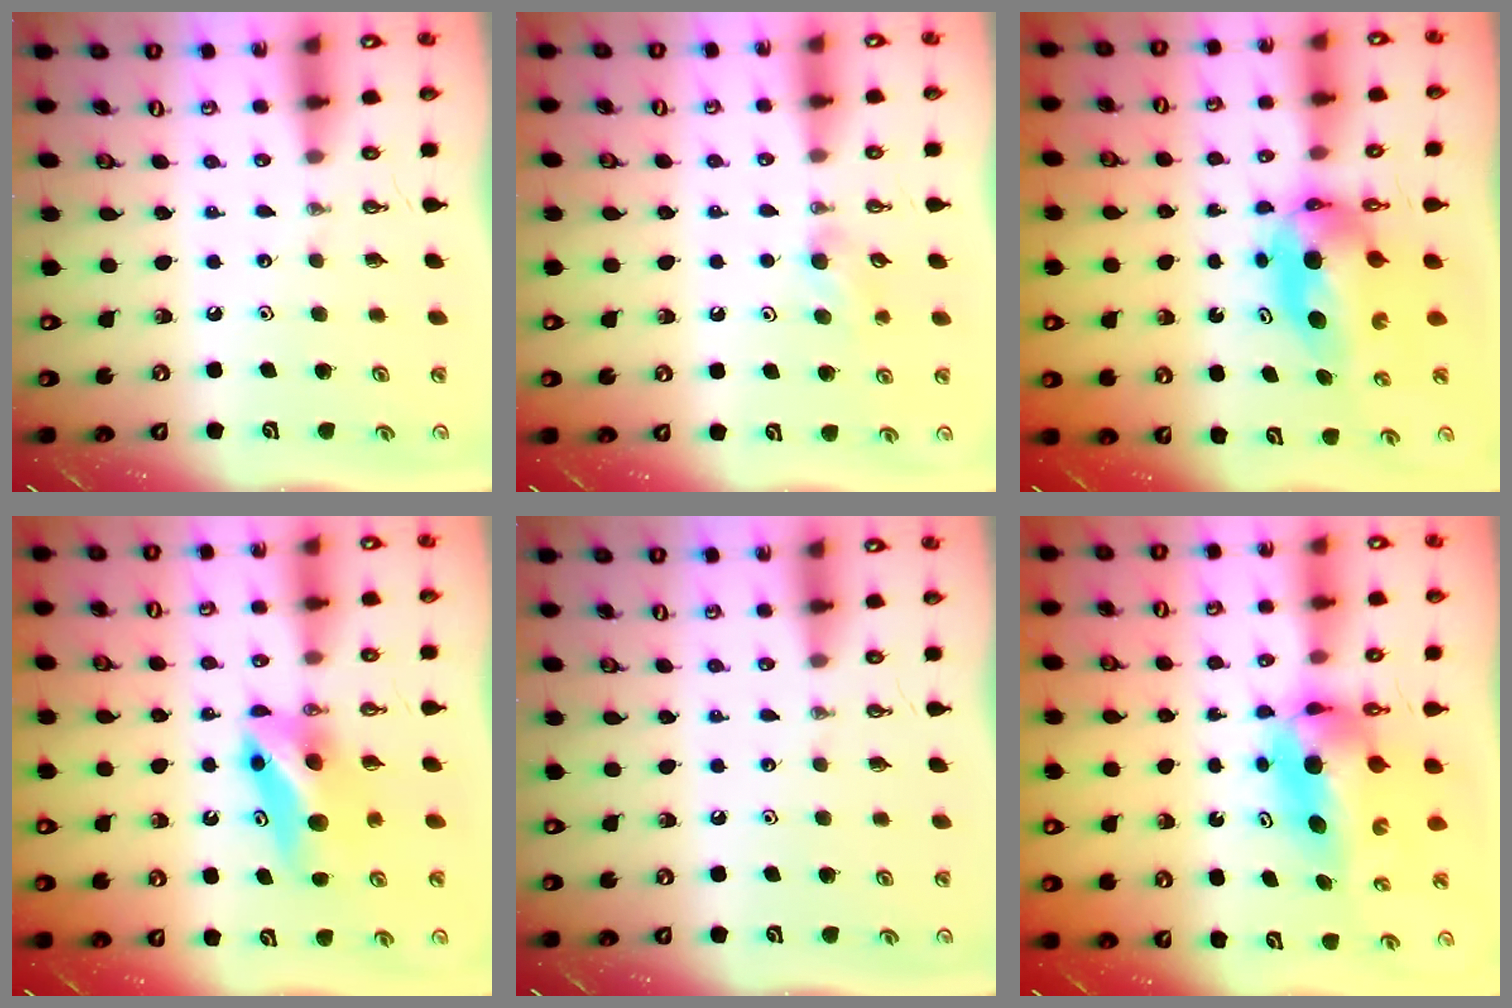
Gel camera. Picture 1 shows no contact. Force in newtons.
{"total": 5.3, "press": 5.1, "slide": 1.4}
{"total": 6.7, "press": 6.7, "slide": 1.0}
{"total": 8.1, "press": 7.3, "slide": 3.5}
{"total": 0.0}
{"total": 6.7, "press": 6.5, "slide": 1.5}